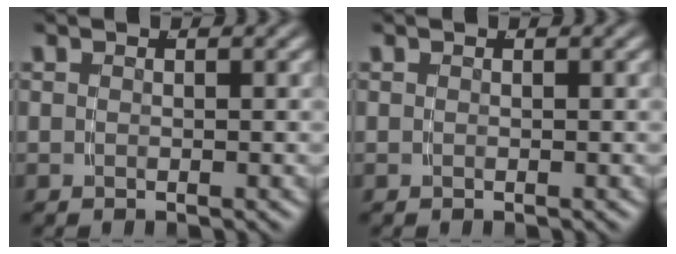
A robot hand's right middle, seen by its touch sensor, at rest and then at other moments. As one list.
[{"total": 0.0}]